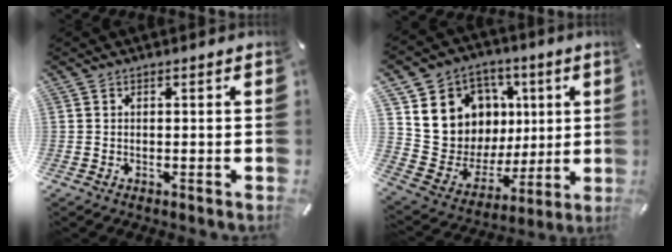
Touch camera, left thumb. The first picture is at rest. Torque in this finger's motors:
{"motor_torque": [2.47, 2.54, 1.21, -0.25, 0.16]}